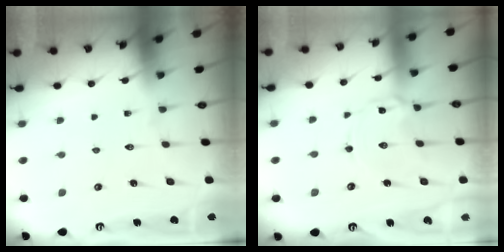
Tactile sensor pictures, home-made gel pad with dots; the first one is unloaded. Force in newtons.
{"total": 2.0, "press": 2.0, "slide": 0.2}